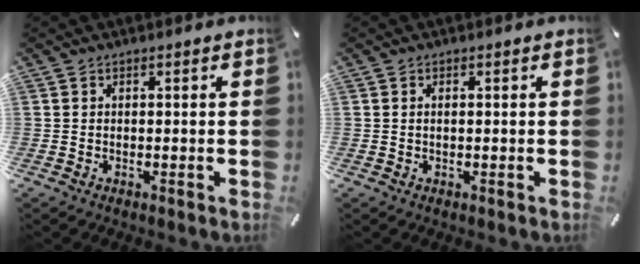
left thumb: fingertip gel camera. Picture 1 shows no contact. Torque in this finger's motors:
{"motor_torque": [-0.18, -0.26, 0.01, 0.11, -0.10]}